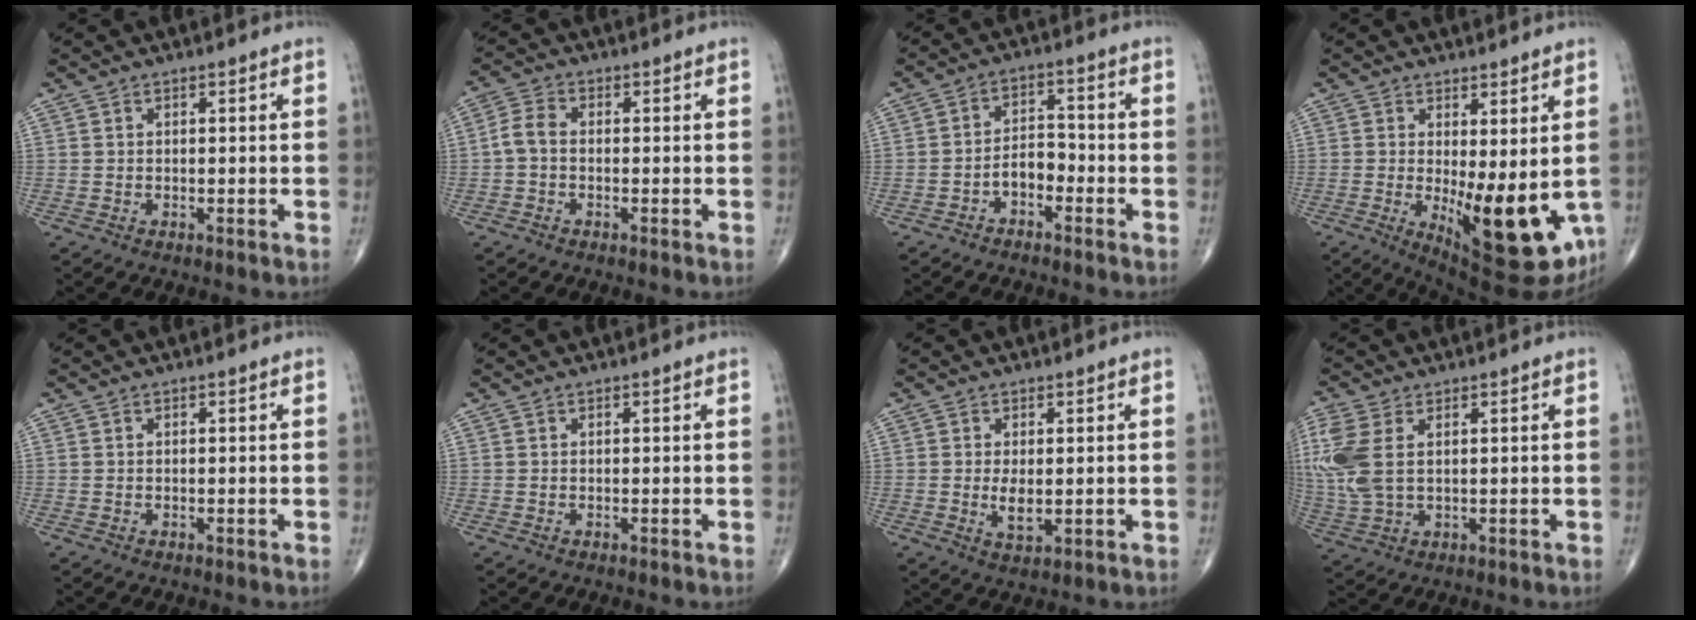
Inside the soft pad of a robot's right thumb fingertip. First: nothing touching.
{"total": 3.7, "force": [-0.6, 2.3, 2.8], "torque": [-0.056, 0.012, -0.022]}
{"total": 4.7, "force": [-2.4, 2.8, 2.9], "torque": [-0.035, 0.033, -0.050]}
{"total": 14.6, "force": [-1.9, 5.3, 13.5], "torque": [-0.184, -0.033, -0.009]}
{"total": 0.0}
{"total": 0.0}
{"total": 3.7, "force": [-0.1, 1.8, 3.3], "torque": [-0.058, -0.009, 0.004]}
{"total": 10.2, "force": [2.3, 5.9, 8.0], "torque": [-0.220, 0.006, 0.055]}